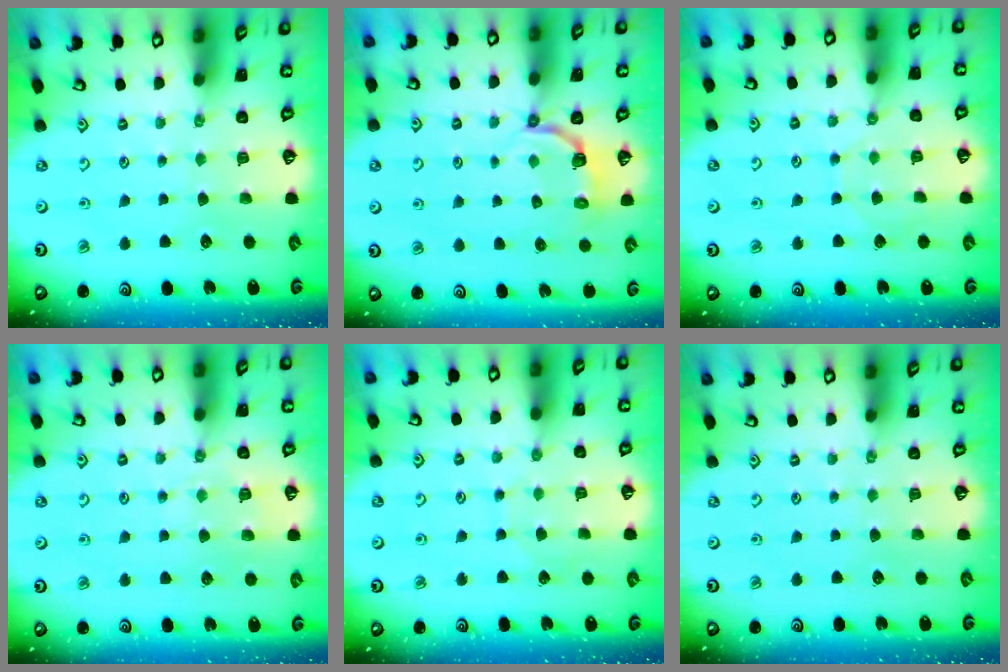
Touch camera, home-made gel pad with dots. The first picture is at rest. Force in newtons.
{"total": 3.7, "press": 2.0, "slide": 3.1}
{"total": 3.3, "press": 3.2, "slide": 0.4}
{"total": 4.2, "press": 4.2, "slide": 0.6}
{"total": 3.6, "press": 3.6, "slide": 0.4}
{"total": 0.0}